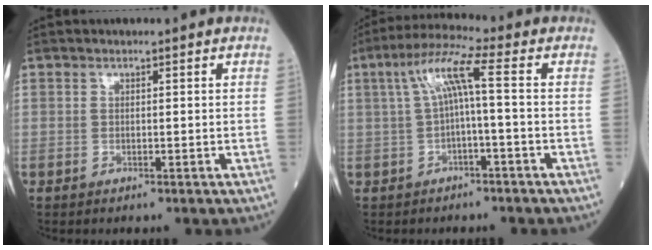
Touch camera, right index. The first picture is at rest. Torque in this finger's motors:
{"motor_torque": [1.01, 0.12, 0.47, 0.14]}